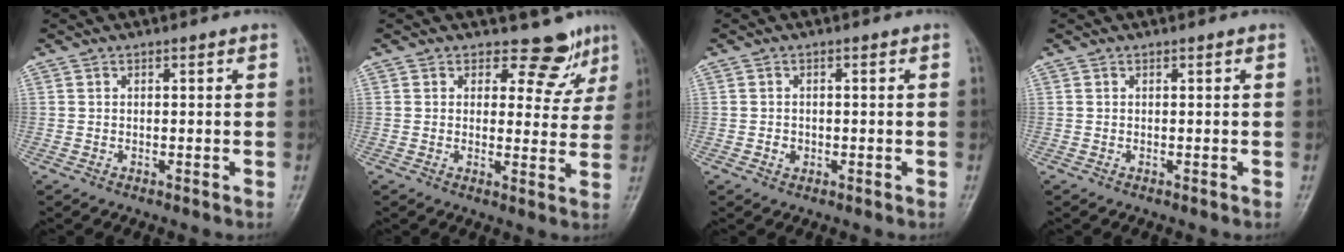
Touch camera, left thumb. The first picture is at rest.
{"total": 6.6, "force": [5.2, 4.0, 1.0], "torque": [0.021, -0.039, 0.054]}
{"total": 1.6, "force": [-0.4, 1.4, 0.6], "torque": [-0.005, 0.004, -0.007]}
{"total": 0.0}